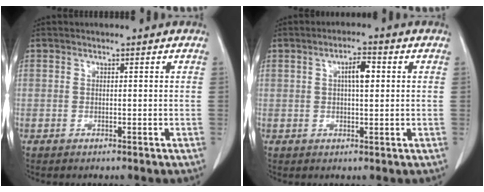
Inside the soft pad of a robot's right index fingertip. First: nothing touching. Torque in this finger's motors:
{"motor_torque": [0.76, -0.06, 0.10, 0.03]}